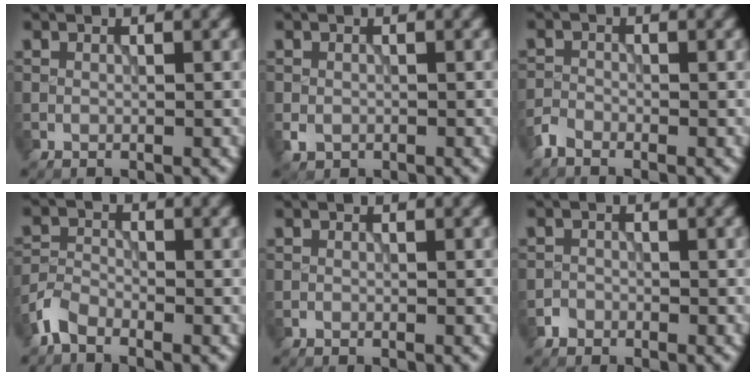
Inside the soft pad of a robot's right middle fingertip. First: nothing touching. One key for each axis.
{"total": 1.2, "fx": -0.3, "fy": 1.0, "fz": 0.5, "tx": -0.008, "ty": -0.006, "tz": -0.008}
{"total": 1.4, "fx": -1.3, "fy": 0.5, "fz": 0.4, "tx": -0.008, "ty": 0.001, "tz": -0.034}
{"total": 2.5, "fx": -2.0, "fy": 1.1, "fz": 1.0, "tx": -0.022, "ty": 0.004, "tz": -0.051}
{"total": 0.0}
{"total": 0.9, "fx": -0.6, "fy": 0.7, "fz": -0.1, "tx": 0.008, "ty": 0.002, "tz": -0.011}